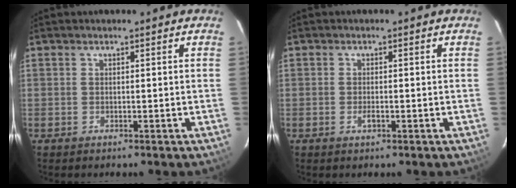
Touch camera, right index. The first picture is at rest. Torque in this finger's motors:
{"motor_torque": [0.34, 0.27, 0.15, 0.01]}